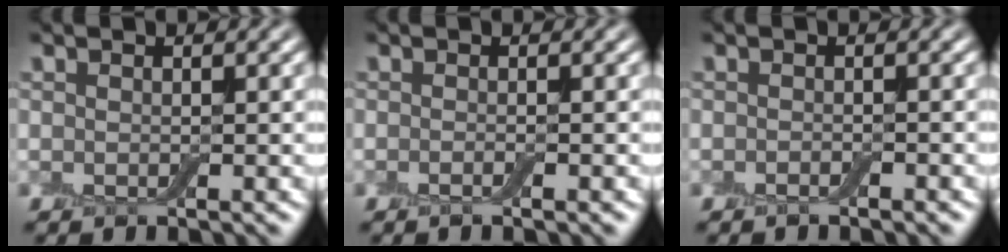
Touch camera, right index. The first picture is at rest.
{"total": 1.1, "force": [-0.4, 0.3, 1.0], "torque": [-0.011, -0.005, -0.012]}
{"total": 0.7, "force": [-0.6, 0.1, 0.4], "torque": [-0.006, 0.000, -0.009]}